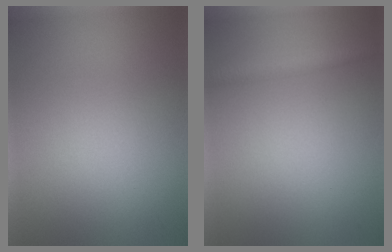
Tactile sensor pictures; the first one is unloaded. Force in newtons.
{"total": 1.6, "press": 1.6, "slide": 0.0}